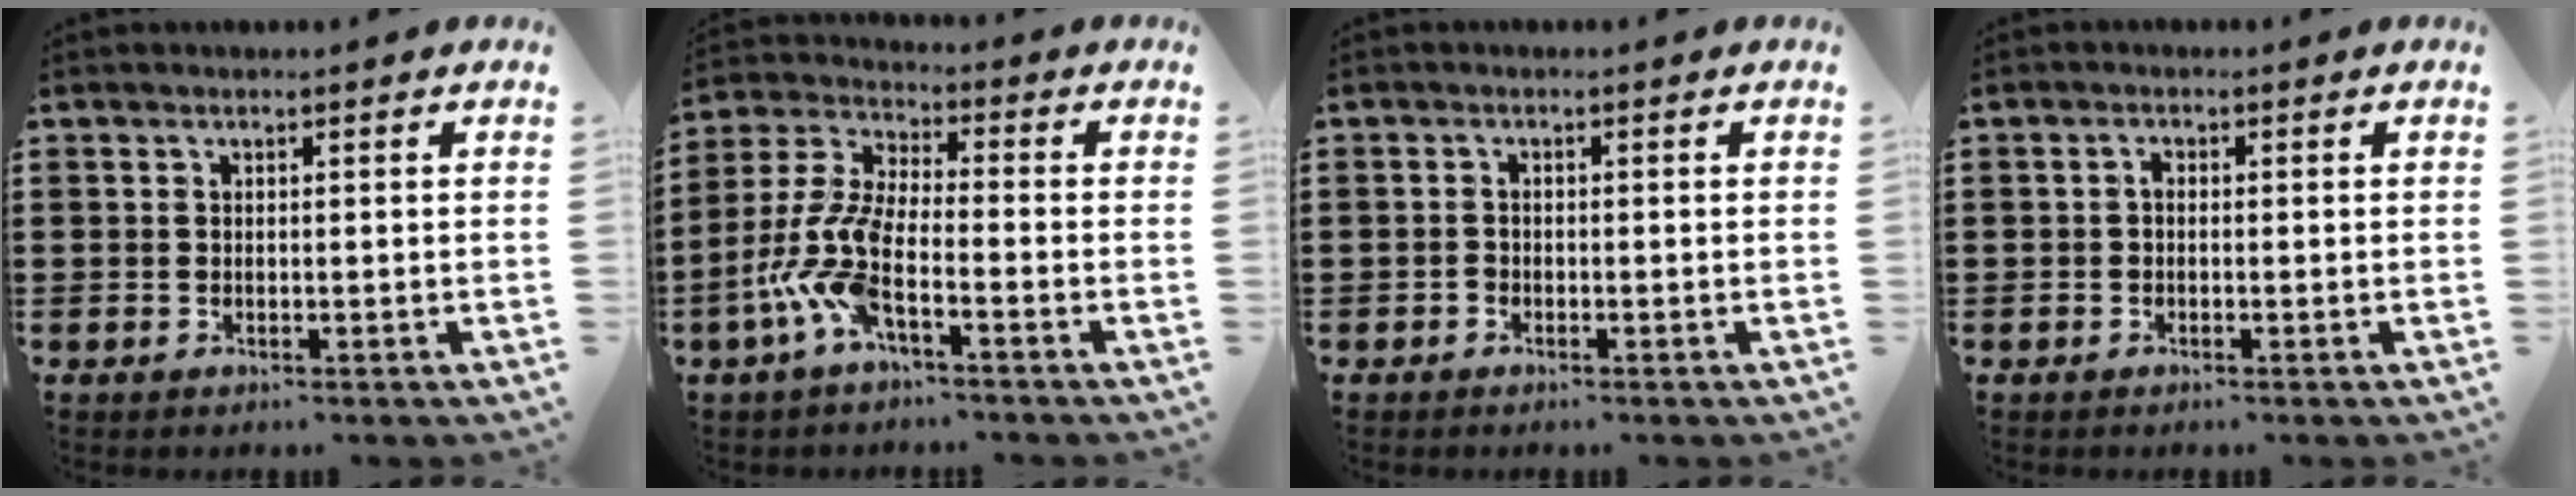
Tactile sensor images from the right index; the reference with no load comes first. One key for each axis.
{"total": 9.2, "fx": -4.6, "fy": 2.6, "fz": 7.5, "tx": -0.204, "ty": -0.020, "tz": -0.098}
{"total": 0.8, "fx": -0.6, "fy": 0.5, "fz": 0.2, "tx": -0.004, "ty": 0.001, "tz": -0.014}
{"total": 0.8, "fx": -0.4, "fy": 0.4, "fz": 0.6, "tx": -0.012, "ty": -0.001, "tz": -0.007}